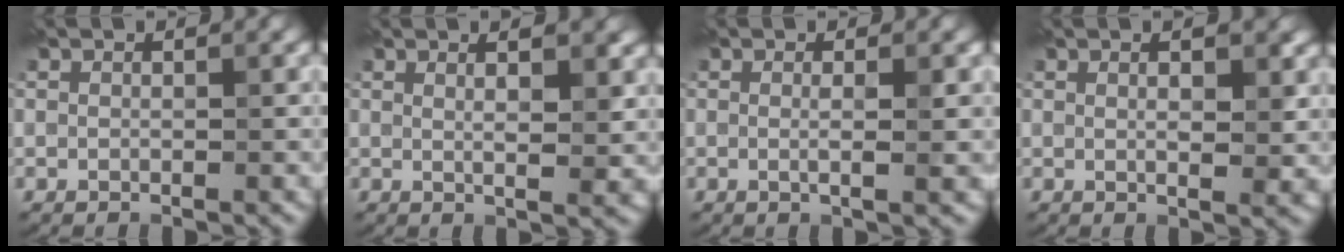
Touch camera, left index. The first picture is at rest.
{"total": 4.9, "force": [2.1, 1.9, 4.1], "torque": [-0.031, 0.013, 0.008]}
{"total": 2.2, "force": [0.0, 0.4, 2.1], "torque": [-0.034, -0.002, -0.003]}
{"total": 3.4, "force": [1.1, 1.0, 3.0], "torque": [-0.033, 0.005, 0.009]}